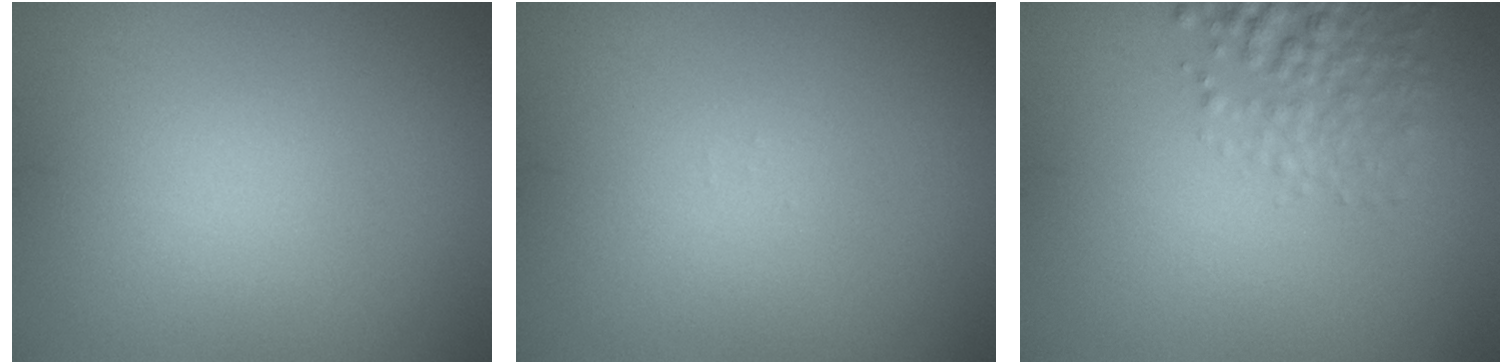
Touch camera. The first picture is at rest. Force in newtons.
{"total": 0.0}
{"total": 3.1, "press": 3.1, "slide": 0.1}